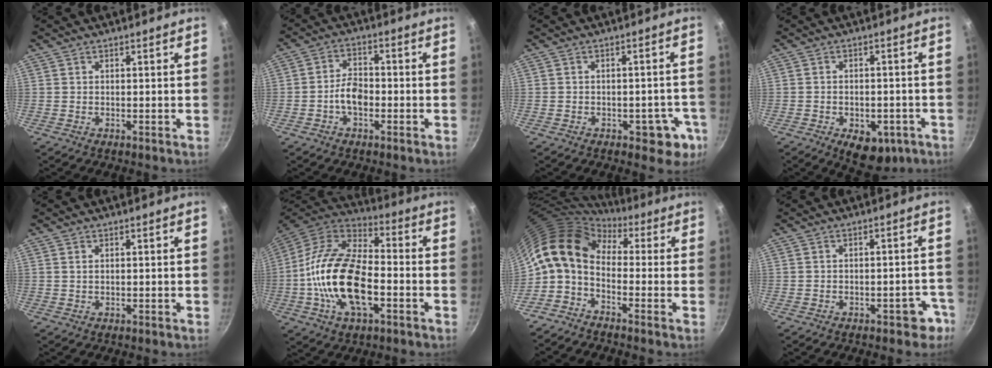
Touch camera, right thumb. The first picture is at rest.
{"total": 5.3, "force": [-1.8, 3.3, 3.8], "torque": [-0.053, 0.028, -0.037]}
{"total": 6.6, "force": [-2.9, 4.0, 4.5], "torque": [-0.014, 0.026, -0.023]}
{"total": 9.4, "force": [-4.3, 5.4, 6.4], "torque": [-0.054, 0.013, -0.046]}
{"total": 0.7, "force": [0.3, 0.4, 0.5], "torque": [-0.009, 0.001, 0.005]}
{"total": 21.0, "force": [-4.5, 10.9, 17.4], "torque": [-0.318, 0.034, -0.098]}
{"total": 10.1, "force": [1.3, 6.3, 7.8], "torque": [-0.134, 0.022, 0.004]}
{"total": 4.4, "force": [-2.8, 2.4, 2.5], "torque": [0.001, 0.036, -0.019]}